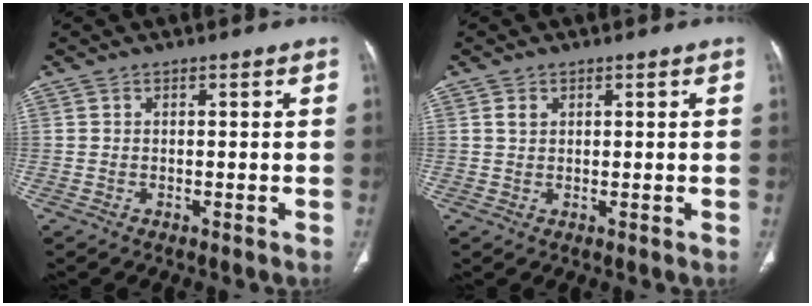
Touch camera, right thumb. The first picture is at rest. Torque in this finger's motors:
{"motor_torque": [-0.05, -0.05, 0.29, -0.26, 0.04]}